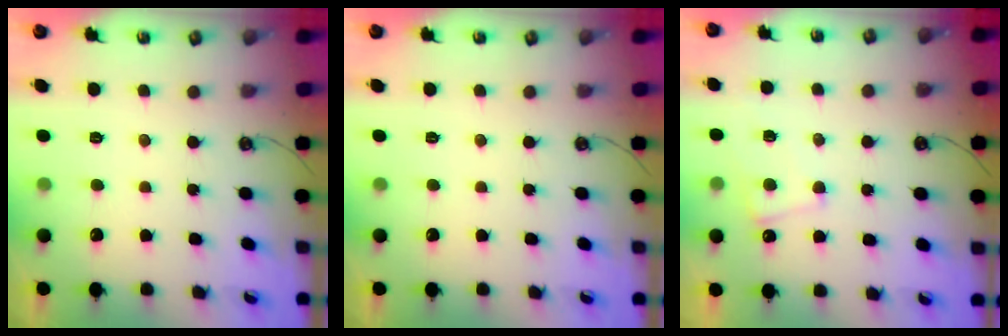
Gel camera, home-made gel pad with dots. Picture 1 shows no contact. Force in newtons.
{"total": 0.0}
{"total": 1.1, "press": 0.9, "slide": 0.5}